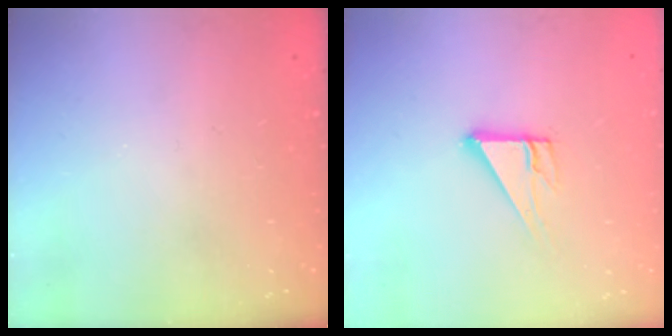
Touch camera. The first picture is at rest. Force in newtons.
{"total": 6.6, "press": 6.6, "slide": 0.6}